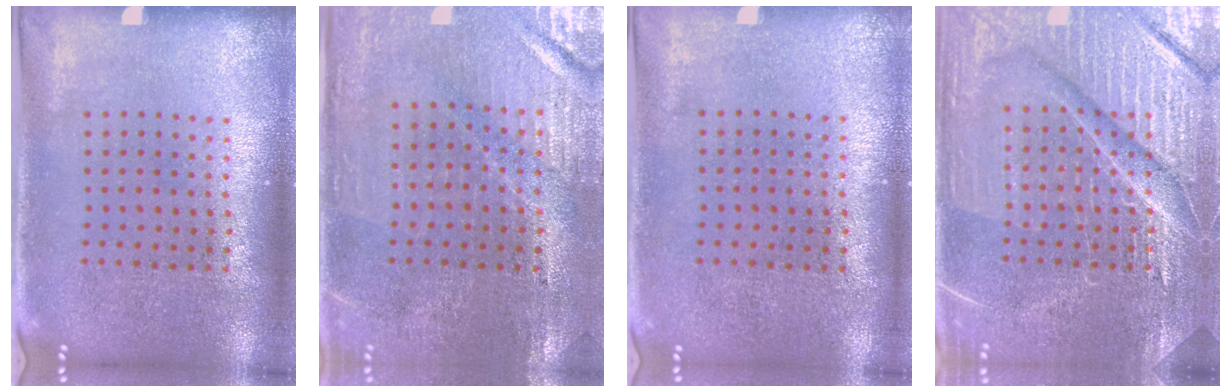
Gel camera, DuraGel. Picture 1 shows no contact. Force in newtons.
{"total": 0.9, "press": 0.8, "slide": 0.3}
{"total": 0.0}
{"total": 7.4, "press": 7.3, "slide": 1.0}